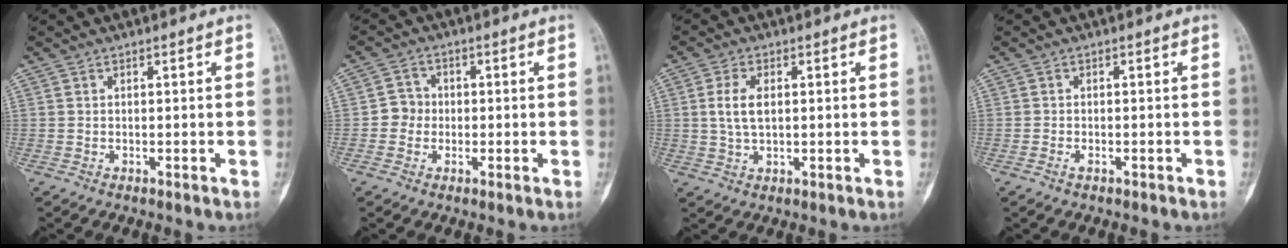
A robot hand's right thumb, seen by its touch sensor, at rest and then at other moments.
{"total": 3.3, "force": [-0.5, 3.2, 0.8], "torque": [0.008, 0.011, -0.017]}
{"total": 4.7, "force": [0.9, 2.4, 4.0], "torque": [-0.088, 0.000, 0.015]}
{"total": 0.7, "force": [-0.5, 0.4, 0.3], "torque": [-0.010, 0.002, -0.007]}